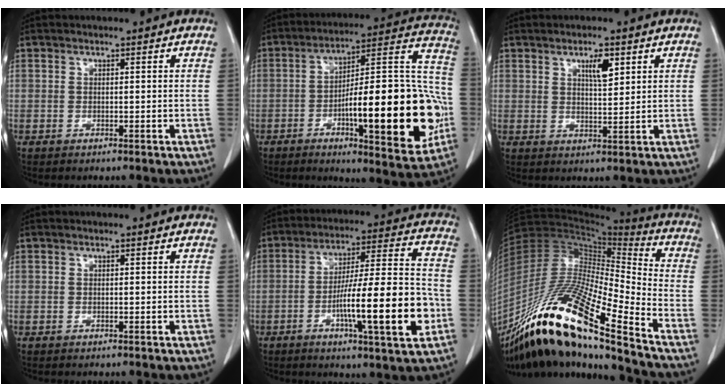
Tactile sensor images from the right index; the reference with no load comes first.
{"total": 25.3, "force": [-6.0, 5.5, 24.0], "torque": [-0.302, 0.020, -0.078]}
{"total": 3.9, "force": [2.0, 1.0, 3.2], "torque": [-0.055, -0.002, 0.036]}
{"total": 0.0}
{"total": 17.5, "force": [-5.3, 1.3, 16.6], "torque": [-0.269, 0.003, -0.080]}
{"total": 25.2, "force": [-17.4, 1.8, 18.2], "torque": [-0.345, -0.036, -0.322]}